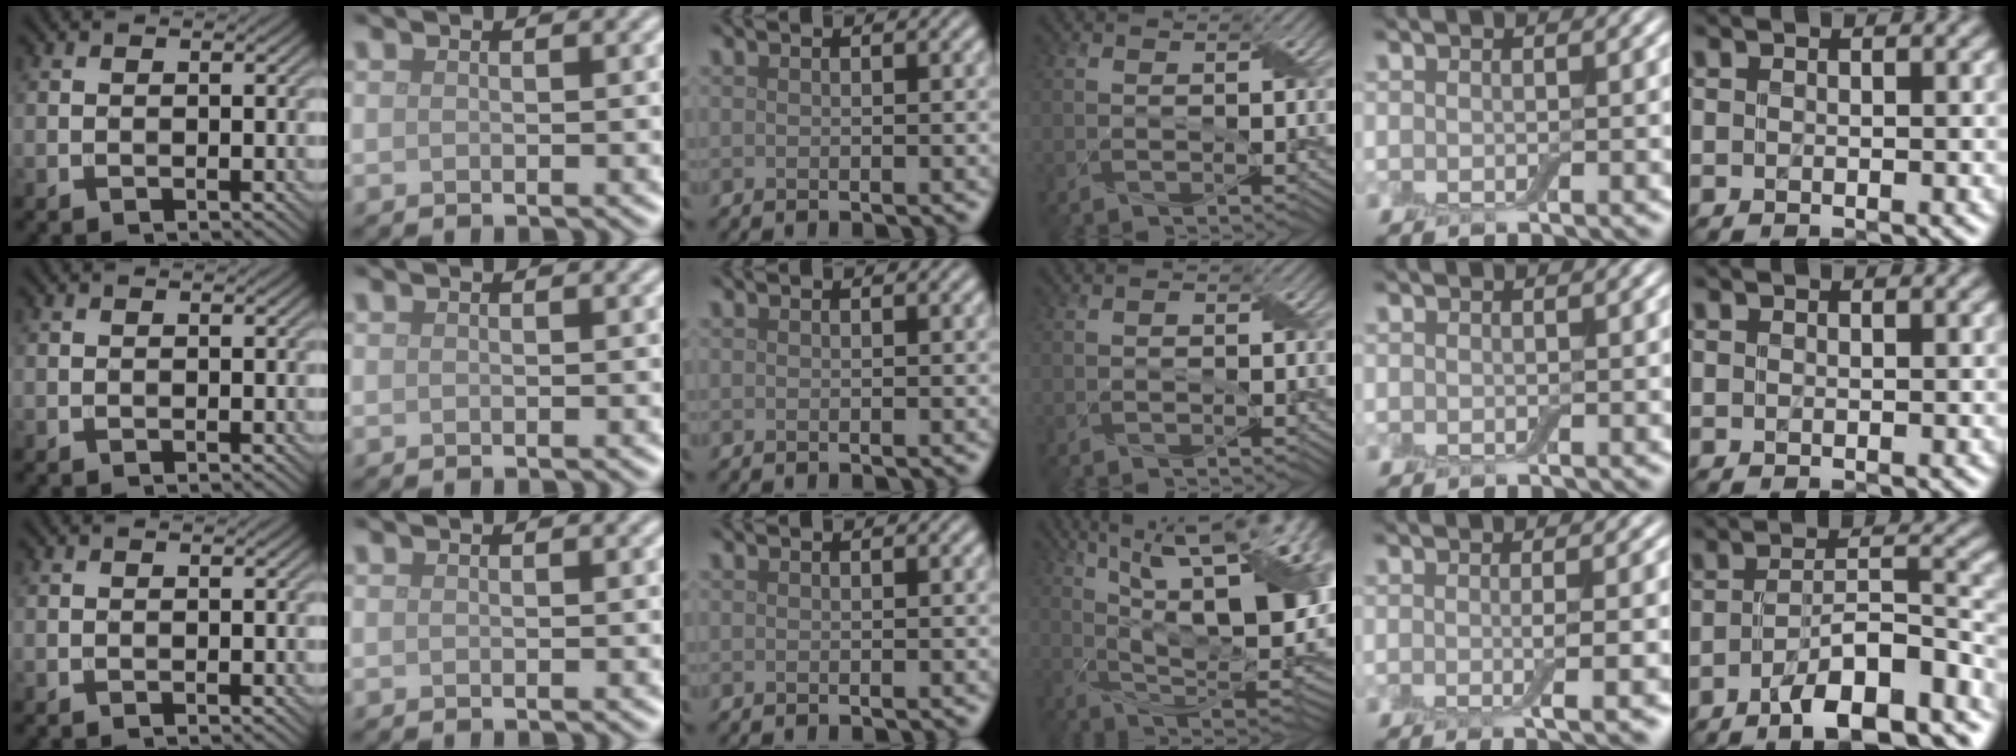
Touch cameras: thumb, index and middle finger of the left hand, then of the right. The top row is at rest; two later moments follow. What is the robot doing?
{"motion": "wrap", "object": "adhesive wrap"}